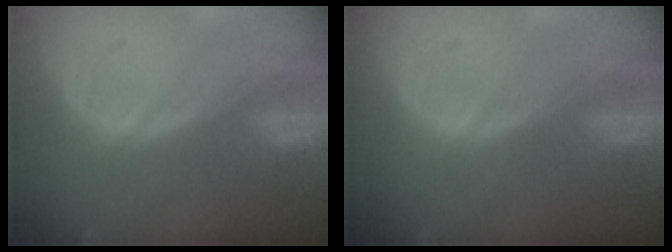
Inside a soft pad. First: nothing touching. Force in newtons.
{"total": 0.0}